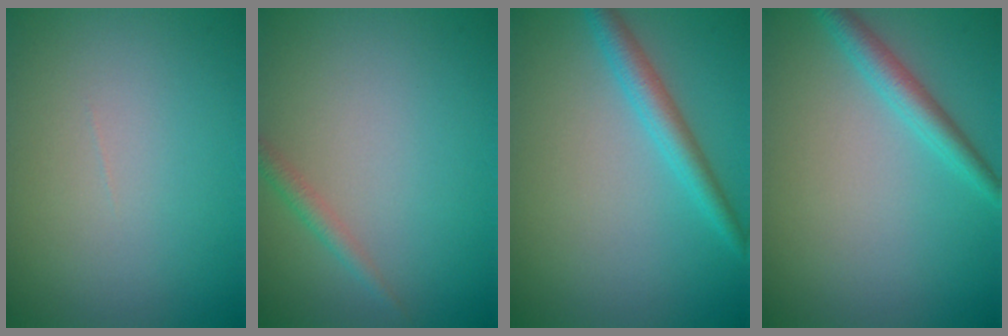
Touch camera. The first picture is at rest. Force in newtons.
{"total": 1.3, "press": 1.3, "slide": 0.0}
{"total": 2.9, "press": 2.9, "slide": 0.1}
{"total": 2.6, "press": 2.5, "slide": 0.1}